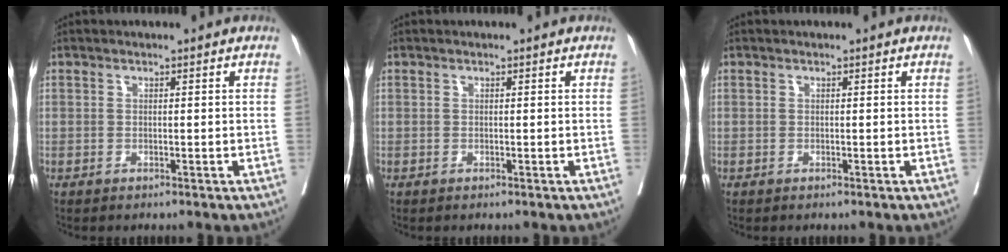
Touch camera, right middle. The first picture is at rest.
{"total": 0.0}
{"total": 0.0}